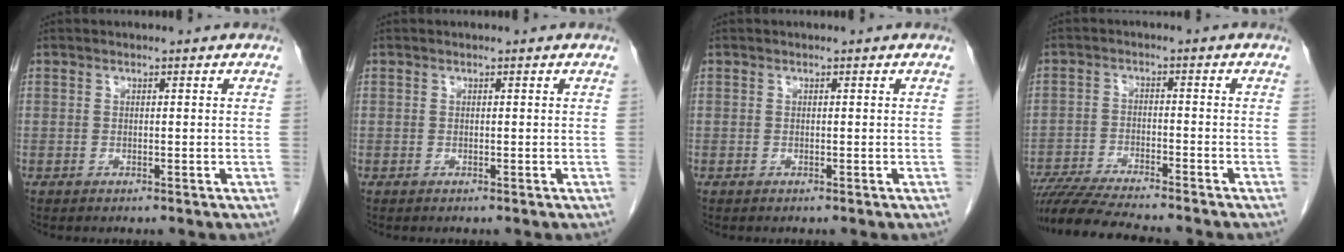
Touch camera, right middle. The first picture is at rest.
{"total": 0.0}
{"total": 0.0}
{"total": 11.4, "force": [-10.2, 0.2, 5.1], "torque": [-0.084, -0.019, -0.167]}